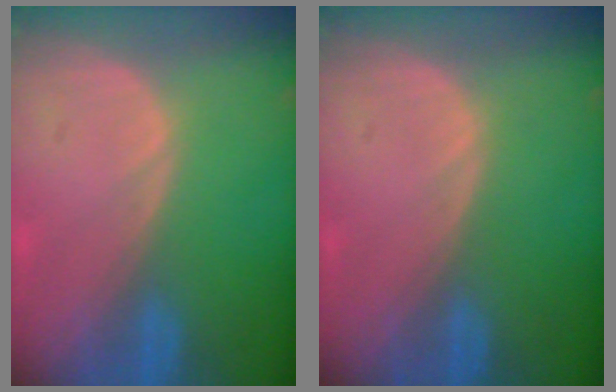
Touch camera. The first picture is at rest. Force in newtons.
{"total": 0.0}